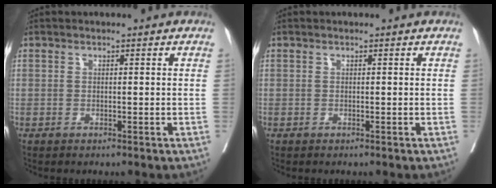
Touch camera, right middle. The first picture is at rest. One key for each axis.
{"total": 0.0}